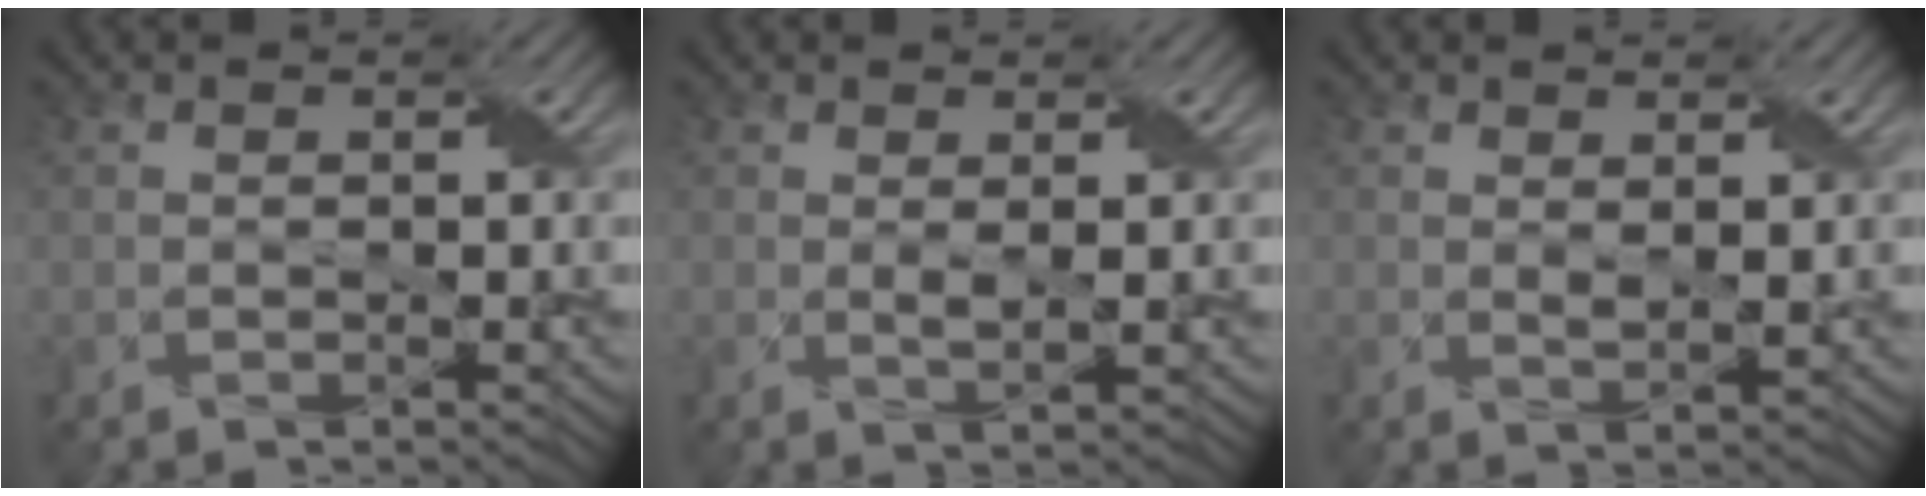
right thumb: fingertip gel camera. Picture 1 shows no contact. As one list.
[{"total": 1.3, "force": [0.6, 0.1, 1.1], "torque": [-0.028, -0.001, 0.012]}, {"total": 1.5, "force": [1.1, 0.2, 1.0], "torque": [-0.027, -0.004, 0.022]}]